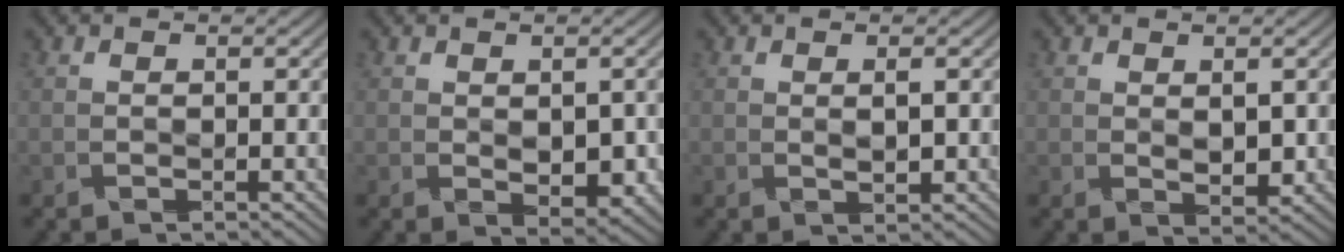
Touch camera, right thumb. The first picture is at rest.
{"total": 3.5, "force": [-0.3, 2.1, 2.8], "torque": [-0.048, -0.012, 0.004]}
{"total": 1.4, "force": [0.4, 0.5, 1.3], "torque": [-0.027, -0.004, 0.009]}
{"total": 2.4, "force": [0.5, 1.3, 1.9], "torque": [-0.036, -0.008, 0.013]}